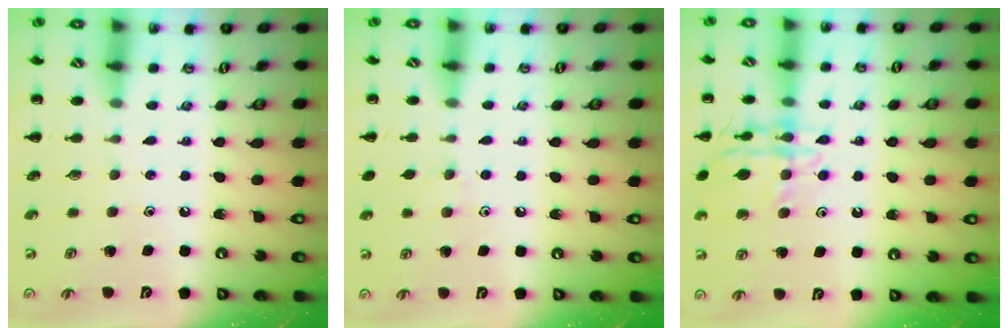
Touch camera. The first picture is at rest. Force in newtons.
{"total": 3.2, "press": 3.0, "slide": 1.3}
{"total": 13.1, "press": 13.0, "slide": 1.1}